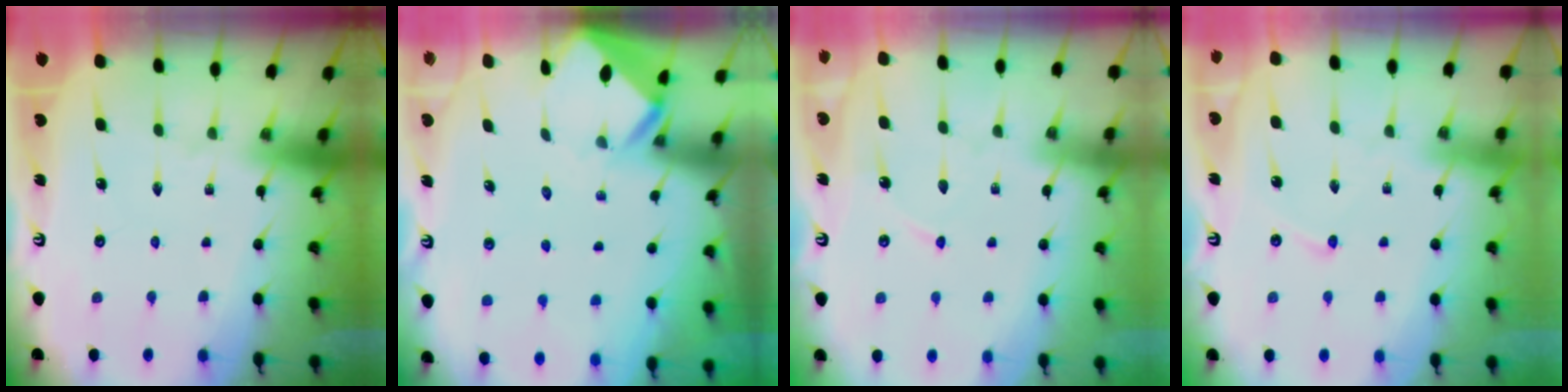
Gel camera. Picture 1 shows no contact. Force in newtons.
{"total": 3.1, "press": 3.1, "slide": 0.2}
{"total": 3.5, "press": 3.4, "slide": 0.4}
{"total": 2.1, "press": 2.1, "slide": 0.2}